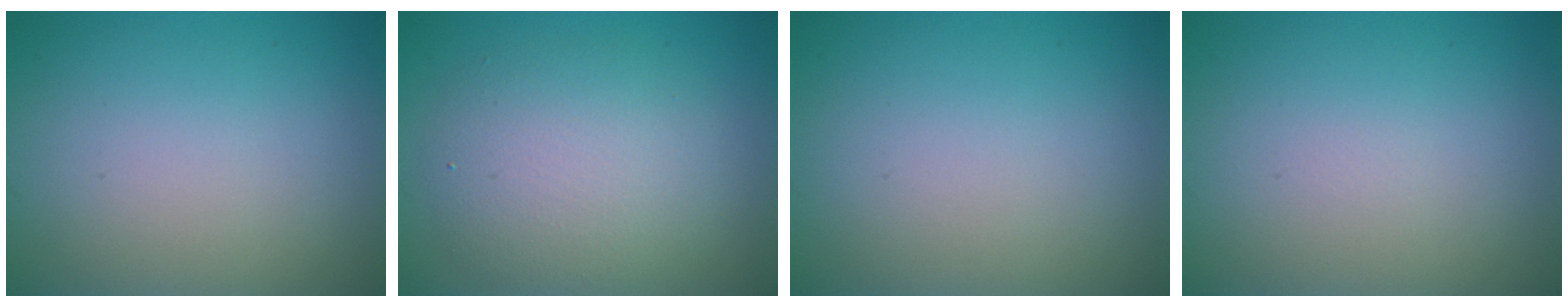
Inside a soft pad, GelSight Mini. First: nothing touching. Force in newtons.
{"total": 5.3, "press": 5.3, "slide": 0.3}
{"total": 0.0}
{"total": 0.0}